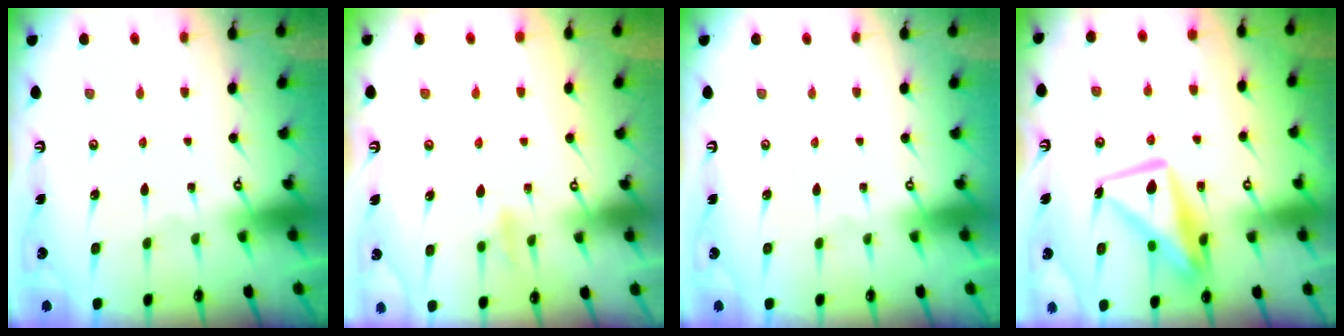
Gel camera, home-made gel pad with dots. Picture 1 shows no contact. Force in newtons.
{"total": 8.7, "press": 8.6, "slide": 1.3}
{"total": 0.0}
{"total": 12.7, "press": 12.6, "slide": 1.5}